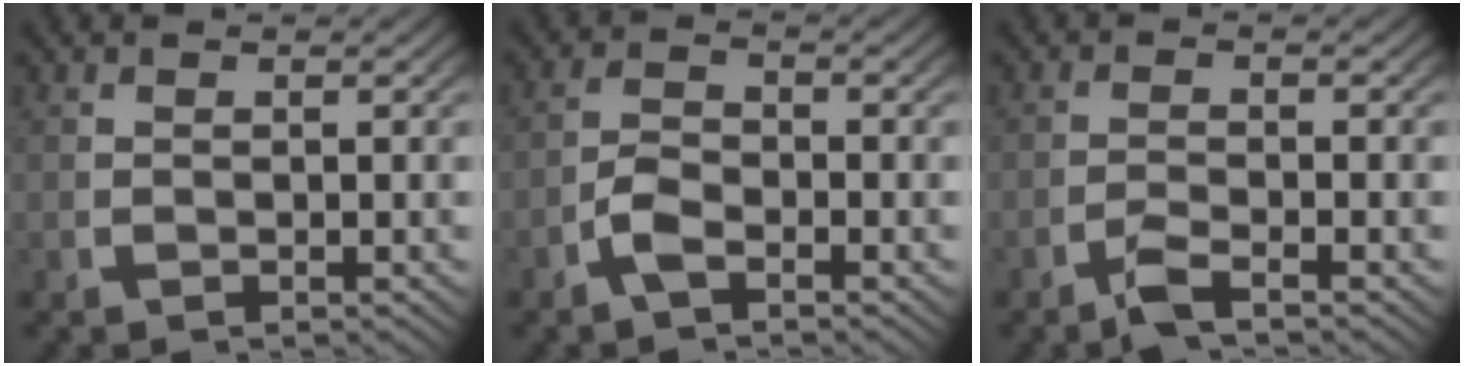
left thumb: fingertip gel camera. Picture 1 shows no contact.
{"total": 2.3, "force": [-1.2, 1.3, 1.4], "torque": [-0.031, -0.005, -0.027]}
{"total": 2.0, "force": [-1.6, 0.3, 1.2], "torque": [-0.024, 0.000, -0.035]}